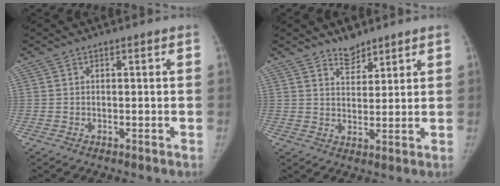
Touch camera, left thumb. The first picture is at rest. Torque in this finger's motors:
{"motor_torque": [0.32, -0.18, 0.66, -0.74, 0.00]}